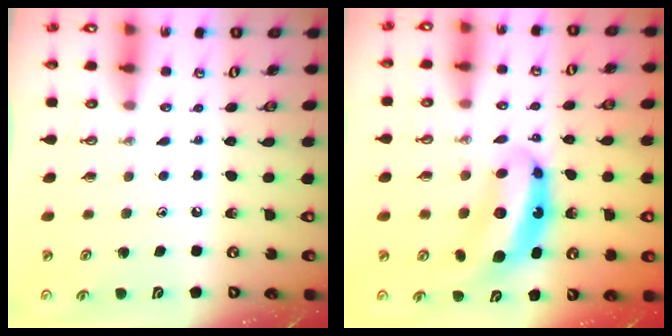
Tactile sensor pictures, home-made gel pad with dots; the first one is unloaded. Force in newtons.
{"total": 8.1, "press": 8.0, "slide": 1.0}